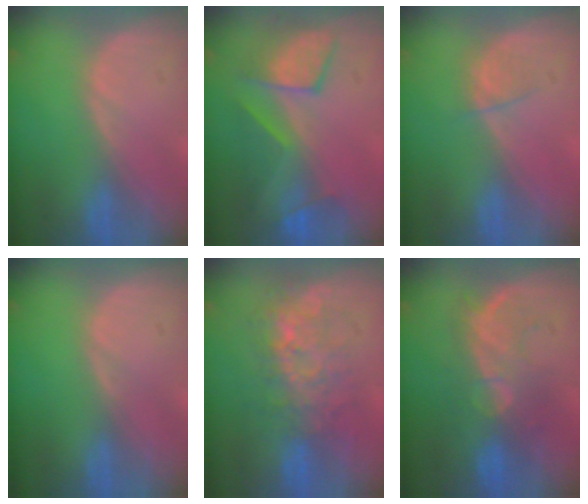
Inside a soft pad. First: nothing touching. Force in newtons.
{"total": 8.3, "press": 7.9, "slide": 2.5}
{"total": 2.2, "press": 2.0, "slide": 0.9}
{"total": 0.0}
{"total": 7.9, "press": 7.5, "slide": 2.7}
{"total": 8.6, "press": 8.3, "slide": 2.3}